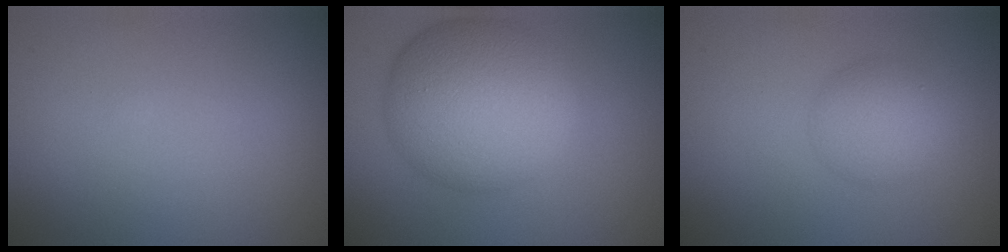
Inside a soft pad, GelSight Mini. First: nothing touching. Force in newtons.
{"total": 10.5, "press": 10.5, "slide": 0.2}
{"total": 3.1, "press": 3.1, "slide": 0.1}